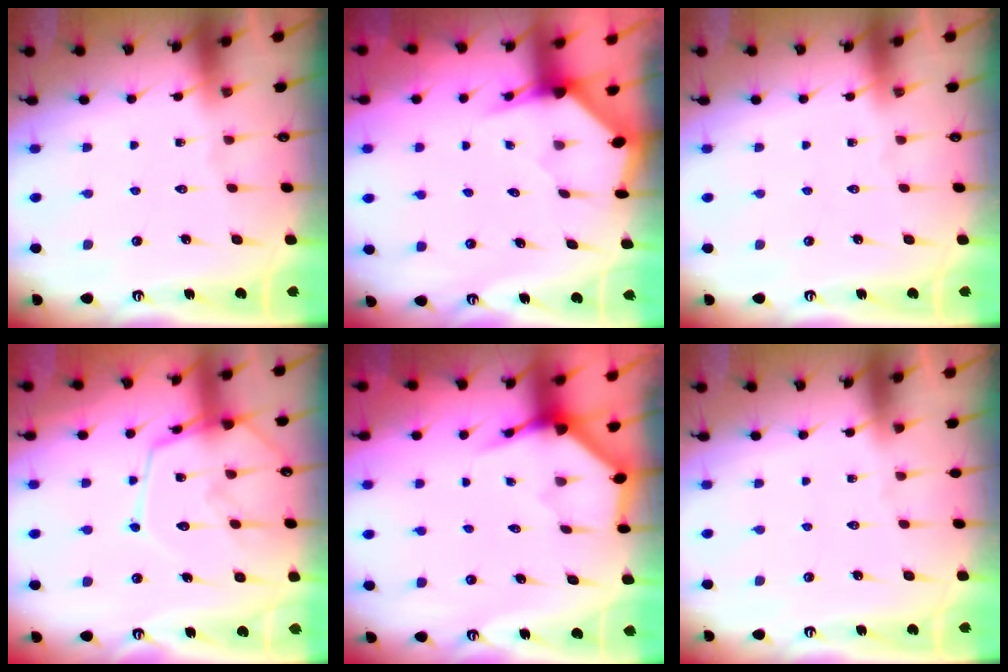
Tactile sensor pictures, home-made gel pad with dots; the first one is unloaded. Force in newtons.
{"total": 3.3, "press": 3.3, "slide": 0.3}
{"total": 0.0}
{"total": 13.7, "press": 13.6, "slide": 1.3}
{"total": 4.0, "press": 3.9, "slide": 0.4}
{"total": 0.0}